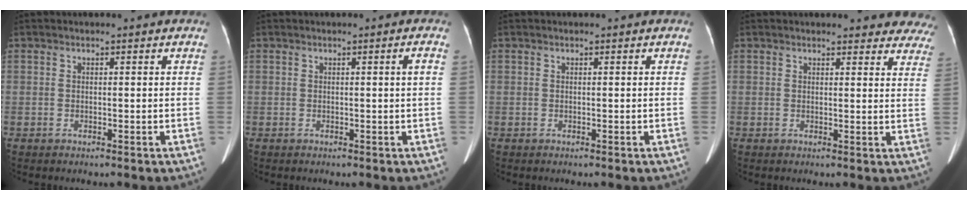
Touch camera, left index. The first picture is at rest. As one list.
[{"total": 1.1, "force": [0.1, -0.3, 1.0], "torque": [-0.014, 0.001, 0.002]}, {"total": 0.0}, {"total": 14.0, "force": [13.1, 3.5, 3.6], "torque": [0.001, -0.033, 0.119]}]